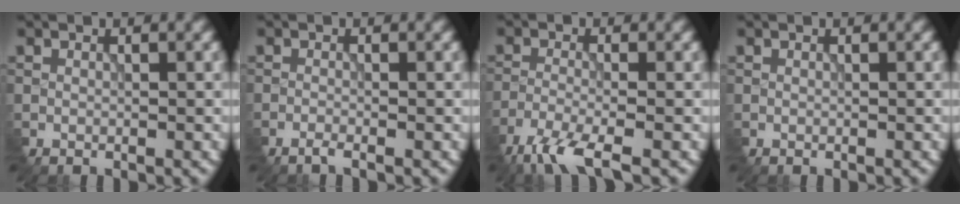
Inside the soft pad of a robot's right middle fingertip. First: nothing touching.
{"total": 1.2, "force": [-1.1, -0.2, 0.5], "torque": [-0.016, -0.002, -0.022]}
{"total": 4.8, "force": [-3.8, 0.6, 2.9], "torque": [-0.069, -0.010, -0.082]}
{"total": 0.0}